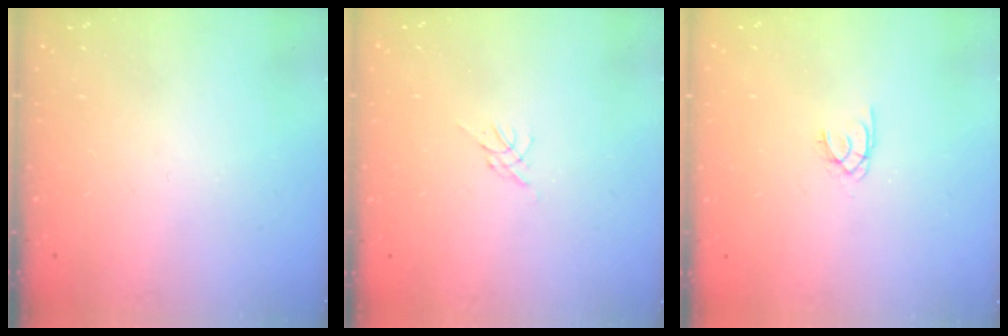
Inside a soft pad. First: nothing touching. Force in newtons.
{"total": 0.0}
{"total": 1.5, "press": 1.4, "slide": 0.2}